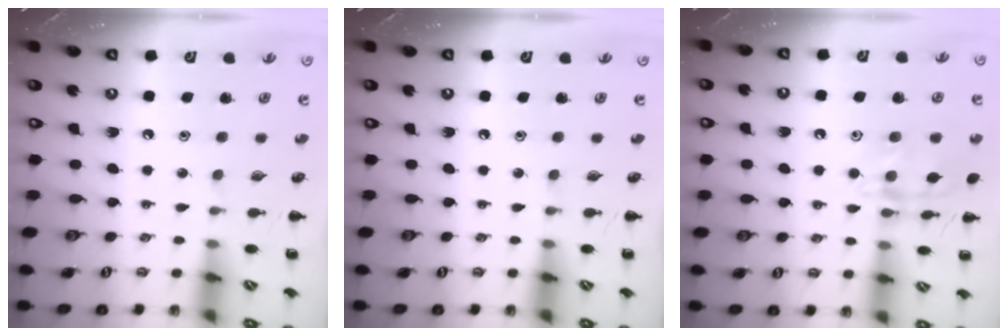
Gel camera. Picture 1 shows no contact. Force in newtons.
{"total": 0.0}
{"total": 12.9, "press": 12.9, "slide": 0.6}